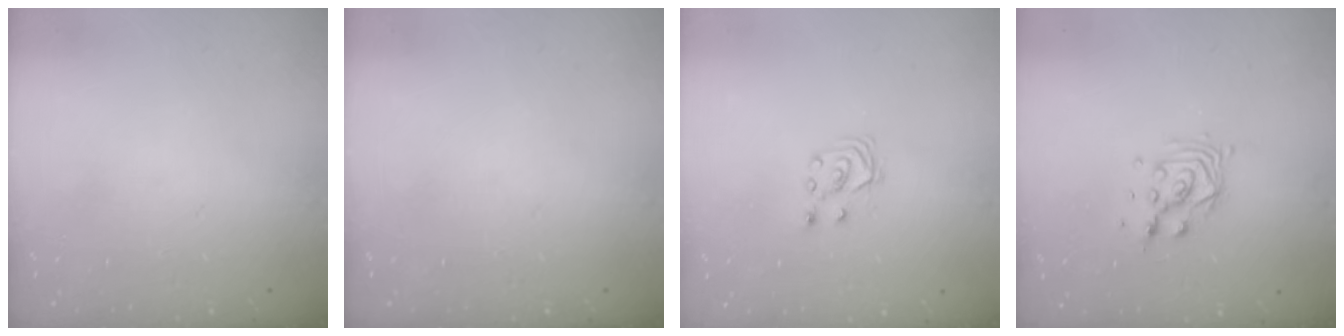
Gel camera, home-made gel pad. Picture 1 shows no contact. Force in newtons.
{"total": 0.0}
{"total": 2.8, "press": 2.7, "slide": 0.7}
{"total": 8.2, "press": 8.1, "slide": 0.5}